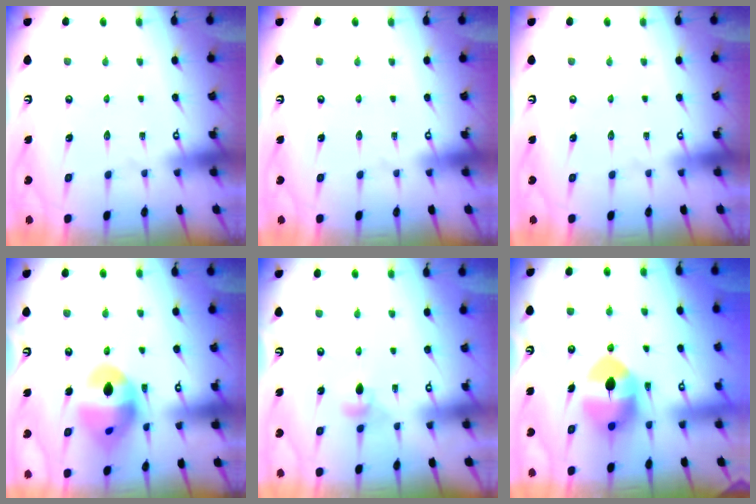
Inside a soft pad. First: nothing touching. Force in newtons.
{"total": 0.0}
{"total": 0.0}
{"total": 14.6, "press": 14.6, "slide": 1.5}
{"total": 4.6, "press": 4.4, "slide": 1.1}
{"total": 10.0, "press": 9.9, "slide": 1.5}